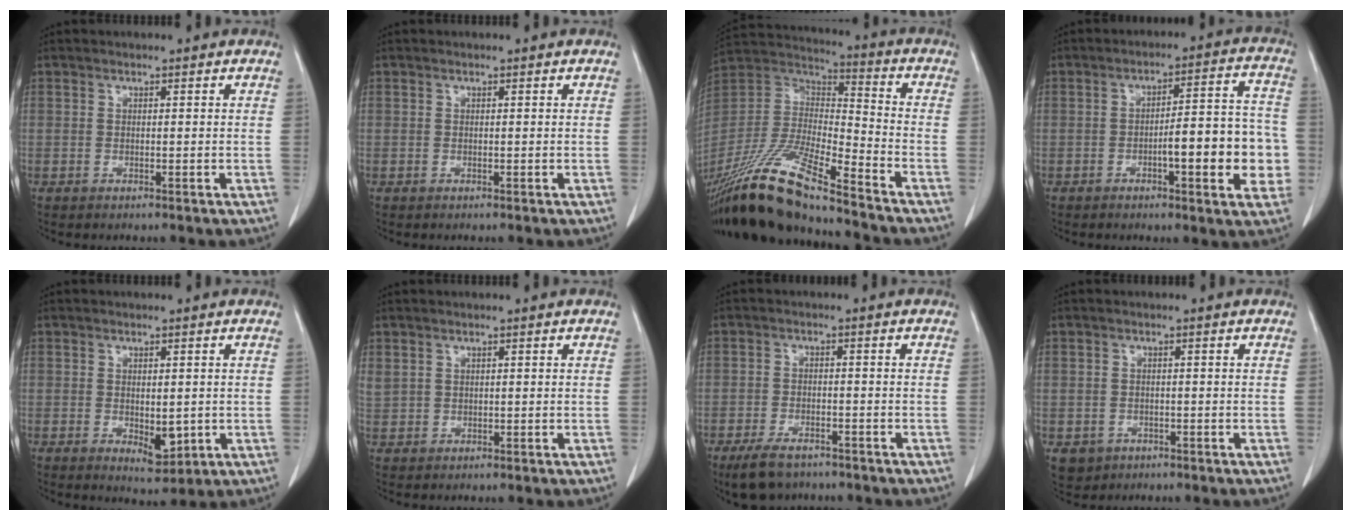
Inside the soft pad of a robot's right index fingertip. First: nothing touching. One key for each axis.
{"total": 0.0}
{"total": 19.8, "fx": -15.9, "fy": 1.4, "fz": 11.8, "tx": -0.261, "ty": -0.029, "tz": -0.303}
{"total": 12.0, "fx": -3.0, "fy": 2.5, "fz": 11.3, "tx": -0.146, "ty": 0.024, "tz": -0.038}
{"total": 4.2, "fx": -0.7, "fy": 2.0, "fz": 3.6, "tx": -0.053, "ty": -0.011, "tz": 0.001}
{"total": 2.1, "fx": 1.2, "fy": 1.4, "fz": 1.0, "tx": -0.038, "ty": 0.014, "tz": 0.036}
{"total": 6.4, "fx": -5.0, "fy": 2.6, "fz": 3.1, "tx": -0.058, "ty": -0.007, "tz": -0.080}
{"total": 3.6, "fx": -1.5, "fy": 3.2, "fz": 0.6, "tx": -0.009, "ty": 0.003, "tz": -0.018}